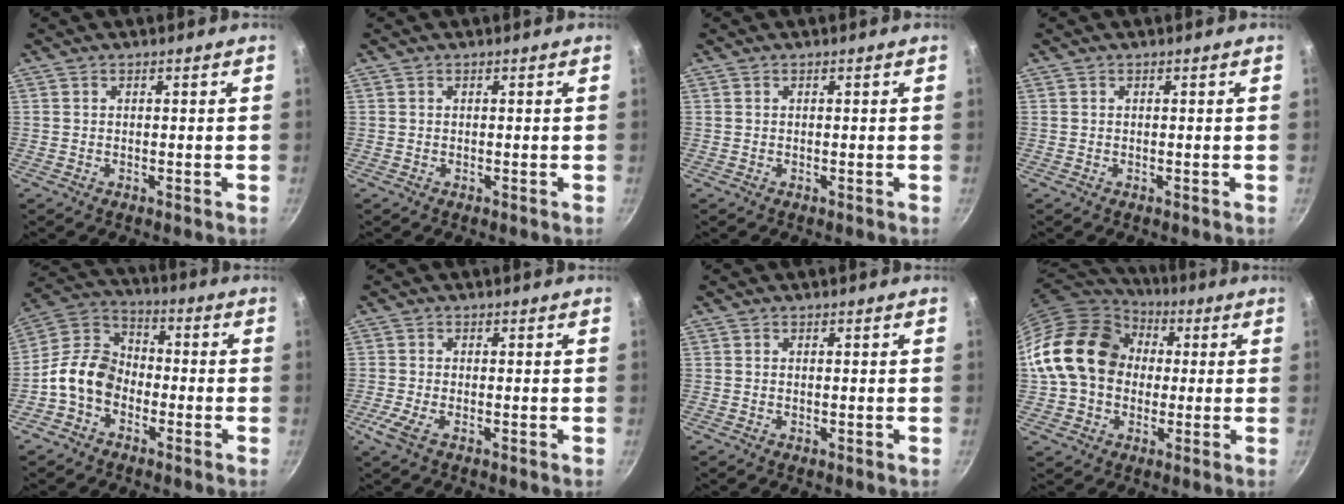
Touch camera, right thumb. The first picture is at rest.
{"total": 0.0}
{"total": 0.0}
{"total": 0.0}
{"total": 10.7, "force": [-3.6, 8.0, 6.1], "torque": [-0.081, 0.044, -0.094]}
{"total": 3.0, "force": [-1.2, 0.8, 2.6], "torque": [-0.068, -0.002, -0.029]}
{"total": 0.0}
{"total": 18.4, "force": [2.1, 14.7, 10.8], "torque": [-0.167, 0.037, 0.030]}